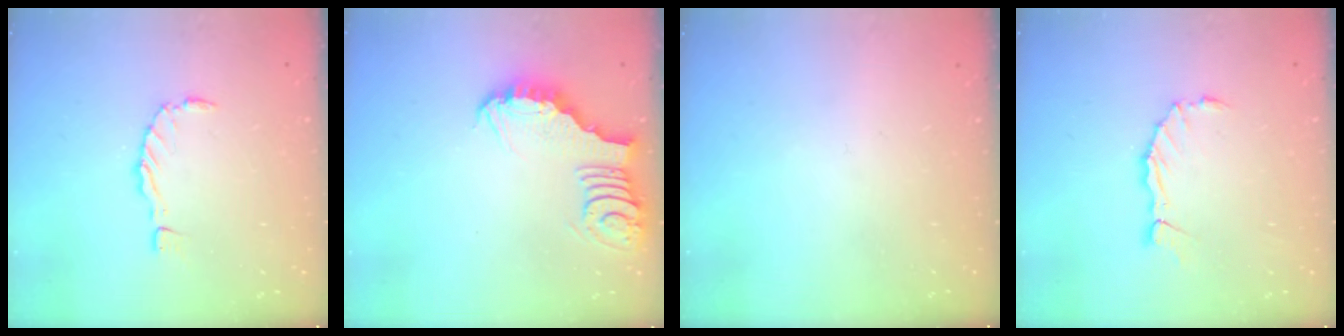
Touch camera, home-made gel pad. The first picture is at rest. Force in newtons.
{"total": 3.6, "press": 3.6, "slide": 0.4}
{"total": 0.0}
{"total": 2.8, "press": 2.8, "slide": 0.2}